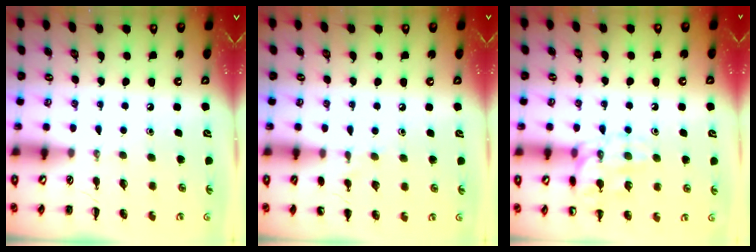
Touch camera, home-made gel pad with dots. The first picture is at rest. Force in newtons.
{"total": 5.4, "press": 5.1, "slide": 1.6}
{"total": 13.9, "press": 13.9, "slide": 1.3}